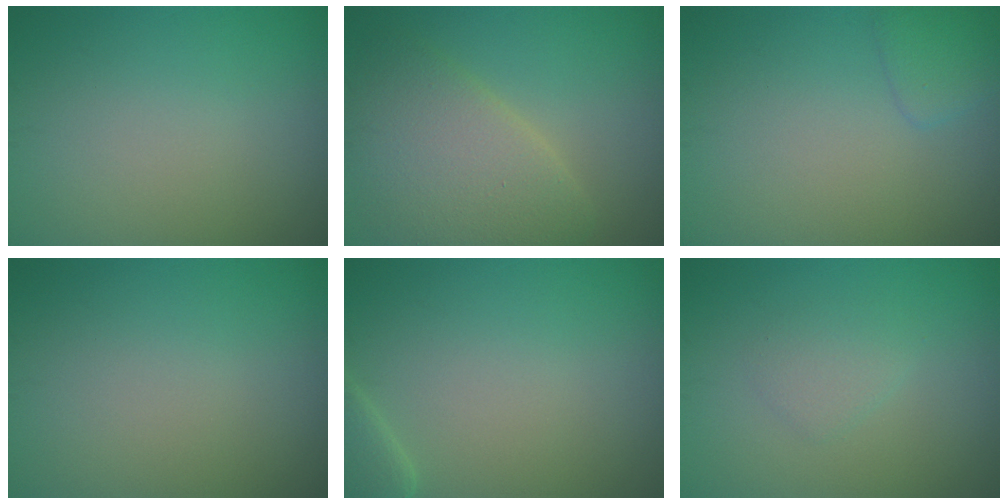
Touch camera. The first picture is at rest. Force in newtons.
{"total": 6.3, "press": 6.3, "slide": 0.3}
{"total": 1.5, "press": 1.5, "slide": 0.0}
{"total": 0.0}
{"total": 1.9, "press": 1.9, "slide": 0.3}
{"total": 1.4, "press": 1.4, "slide": 0.1}